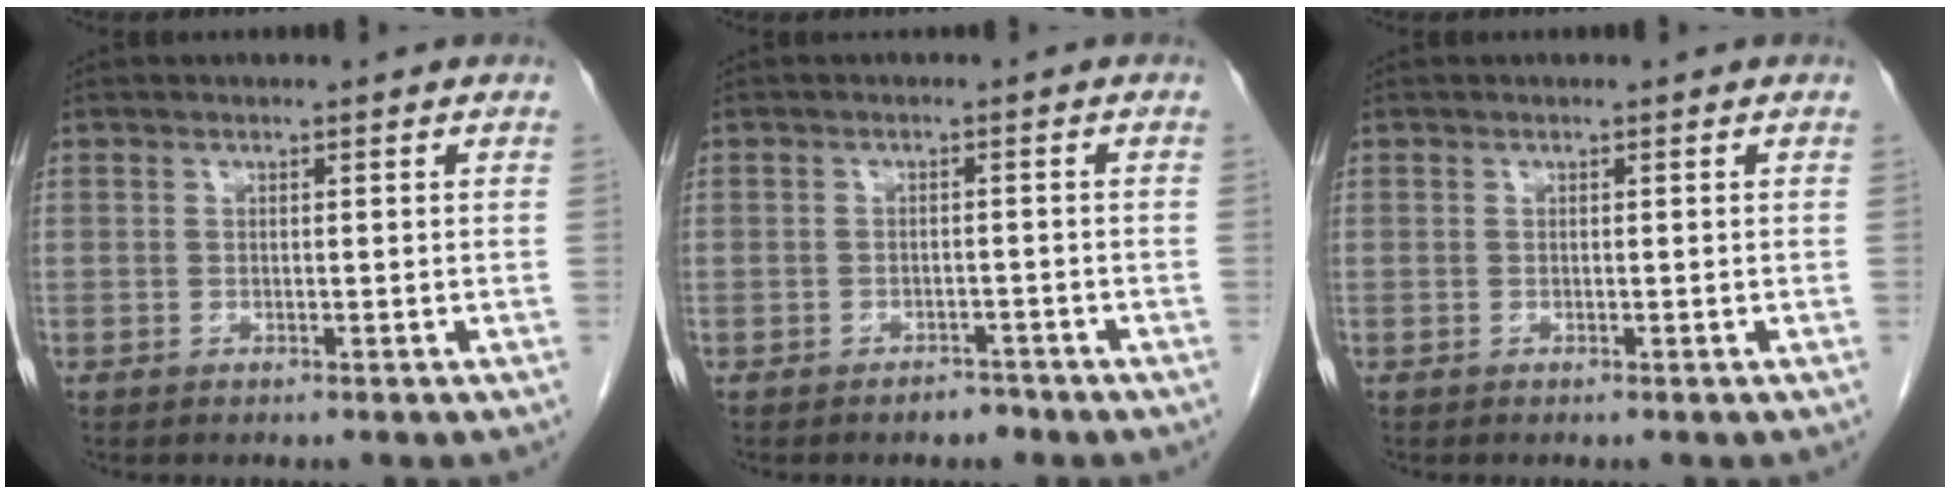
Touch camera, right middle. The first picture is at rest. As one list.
[{"total": 1.8, "force": [-1.5, 0.9, 0.5], "torque": [-0.009, 0.003, -0.019]}, {"total": 0.0}]